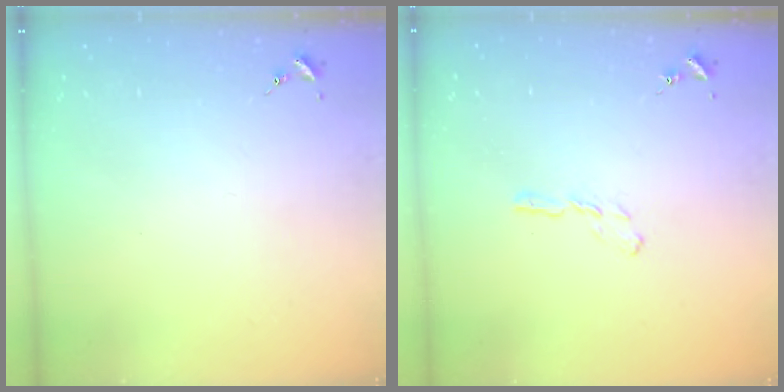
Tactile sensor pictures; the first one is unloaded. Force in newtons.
{"total": 3.9, "press": 3.9, "slide": 0.4}